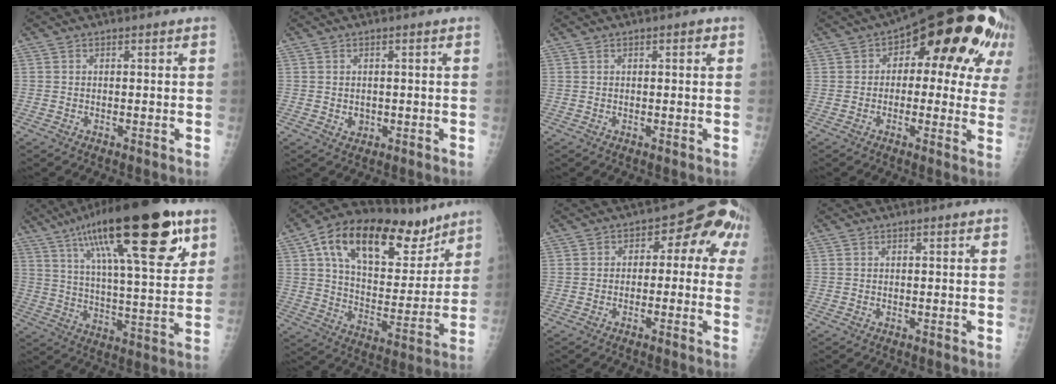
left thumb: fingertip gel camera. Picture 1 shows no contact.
{"total": 2.0, "force": [-0.1, 1.7, 1.0], "torque": [-0.007, 0.000, 0.004]}
{"total": 1.4, "force": [0.6, 0.7, 1.1], "torque": [-0.010, 0.001, 0.008]}
{"total": 20.8, "force": [7.2, 10.1, 16.7], "torque": [-0.172, 0.022, 0.086]}
{"total": 28.0, "force": [14.6, 7.9, 22.6], "torque": [-0.349, -0.021, 0.235]}
{"total": 25.1, "force": [14.5, 12.8, 15.9], "torque": [-0.217, -0.027, 0.242]}
{"total": 9.4, "force": [0.7, 6.2, 7.0], "torque": [-0.037, 0.039, -0.004]}
{"total": 0.0}